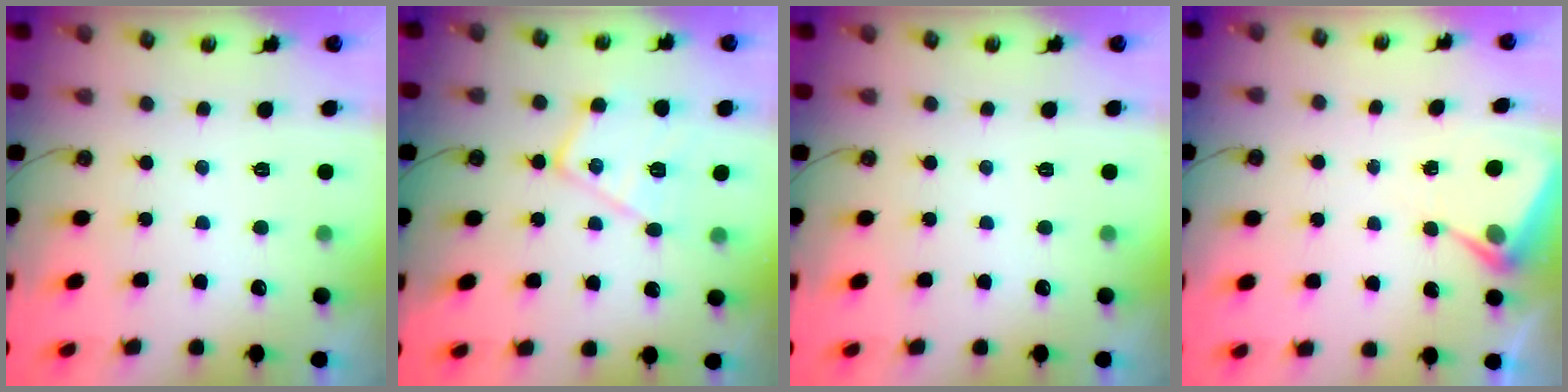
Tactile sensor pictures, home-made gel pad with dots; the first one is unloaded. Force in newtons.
{"total": 12.8, "press": 12.8, "slide": 0.2}
{"total": 0.0}
{"total": 6.1, "press": 6.1, "slide": 0.3}